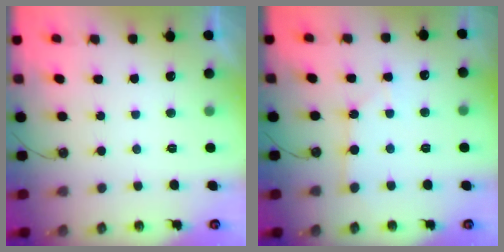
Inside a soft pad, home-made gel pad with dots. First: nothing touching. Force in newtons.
{"total": 3.0, "press": 2.9, "slide": 0.4}